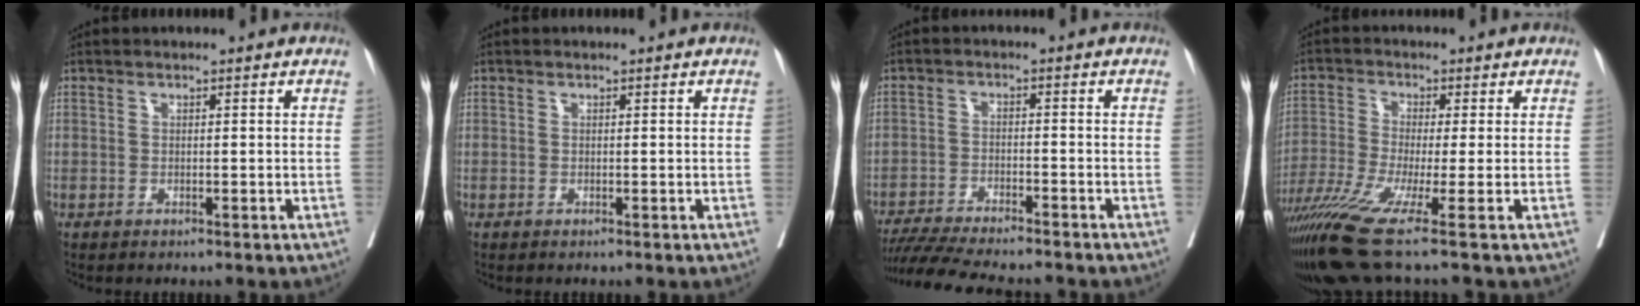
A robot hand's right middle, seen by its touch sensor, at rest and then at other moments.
{"total": 0.0}
{"total": 13.4, "force": [-12.1, 1.3, 5.7], "torque": [-0.090, -0.015, -0.183]}
{"total": 13.7, "force": [-8.7, -0.5, 10.6], "torque": [-0.206, -0.042, -0.157]}